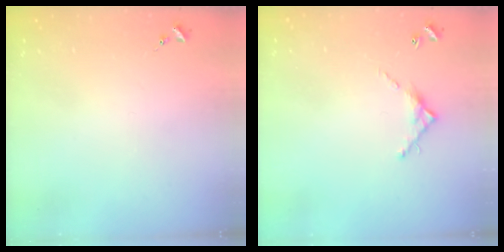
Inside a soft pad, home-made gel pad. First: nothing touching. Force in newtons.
{"total": 7.0, "press": 7.0, "slide": 0.2}